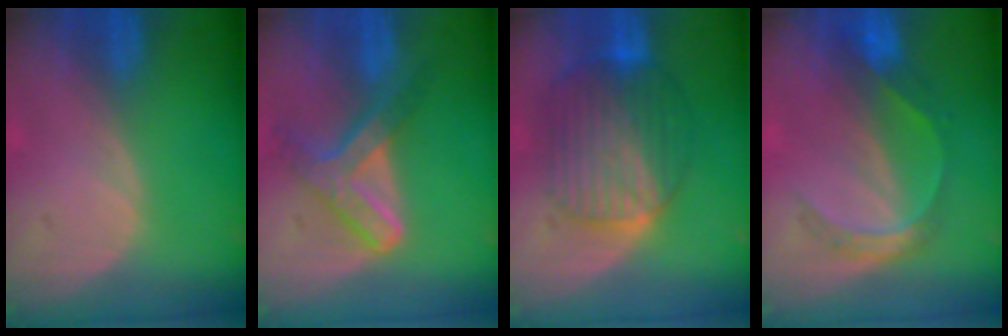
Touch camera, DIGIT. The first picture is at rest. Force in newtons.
{"total": 7.2, "press": 6.2, "slide": 3.8}
{"total": 9.3, "press": 9.3, "slide": 0.6}
{"total": 5.4, "press": 5.1, "slide": 1.7}